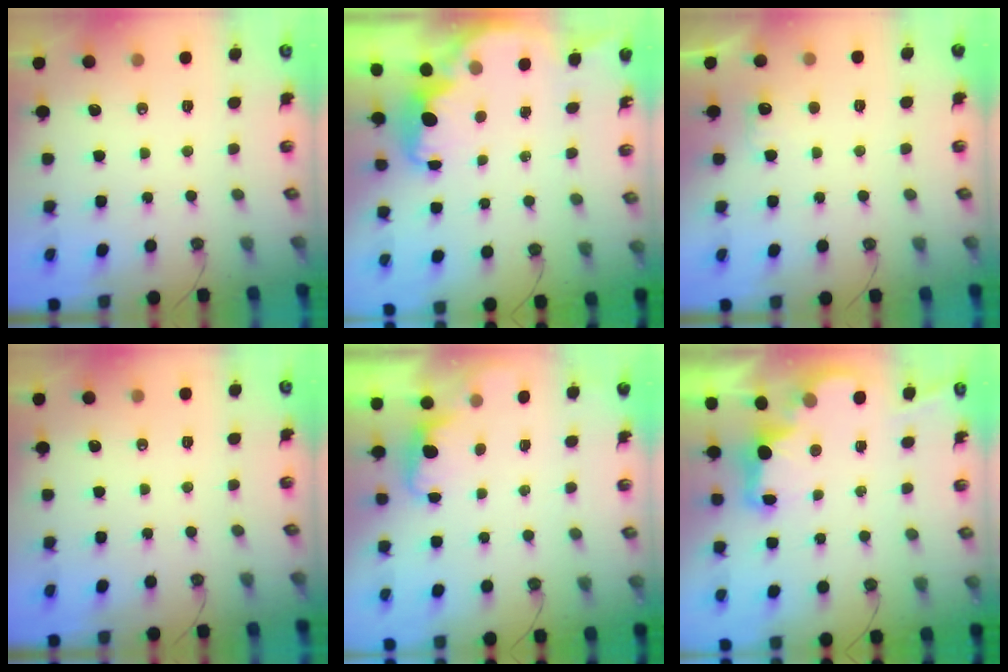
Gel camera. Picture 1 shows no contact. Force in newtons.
{"total": 2.7, "press": 2.6, "slide": 0.6}
{"total": 4.1, "press": 3.9, "slide": 1.0}
{"total": 0.0}
{"total": 1.2, "press": 1.0, "slide": 0.7}
{"total": 2.9, "press": 2.9, "slide": 0.6}